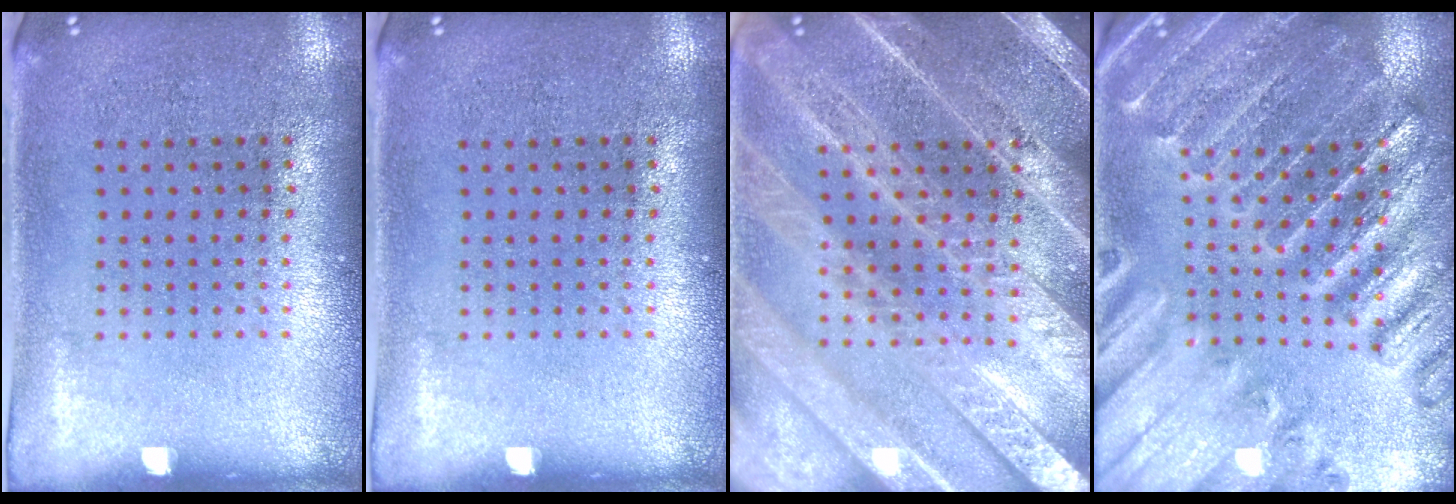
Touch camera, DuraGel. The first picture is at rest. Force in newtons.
{"total": 0.0}
{"total": 5.4, "press": 5.3, "slide": 0.7}
{"total": 2.8, "press": 2.8, "slide": 0.4}